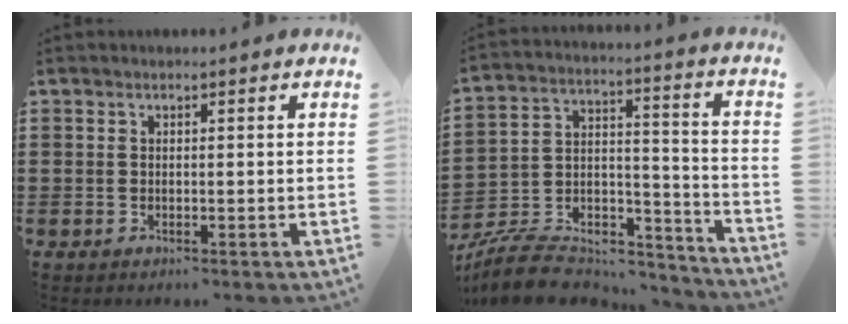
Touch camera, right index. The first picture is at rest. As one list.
[{"total": 9.5, "force": [-8.5, 3.1, 2.9], "torque": [-0.054, 0.023, -0.163]}]